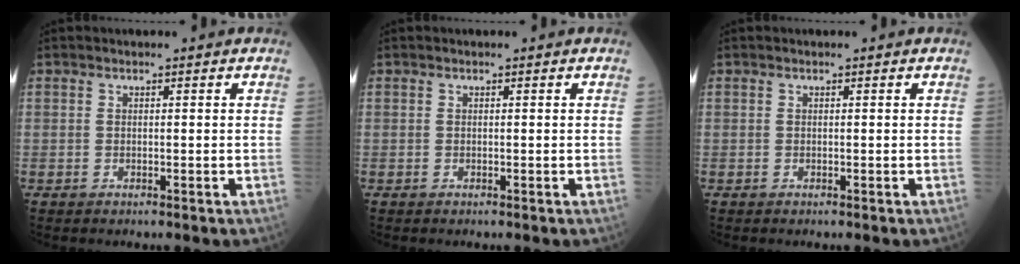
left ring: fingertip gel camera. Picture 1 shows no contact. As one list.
[{"total": 0.0}, {"total": 0.0}]